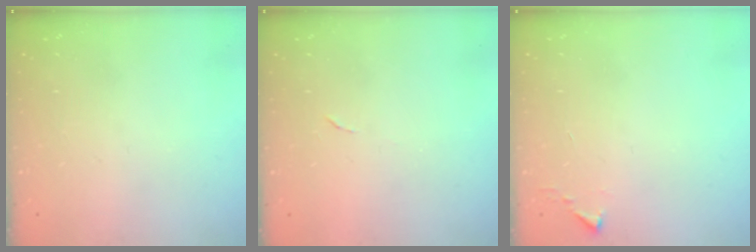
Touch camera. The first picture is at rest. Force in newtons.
{"total": 3.7, "press": 3.7, "slide": 0.2}
{"total": 1.1, "press": 1.1, "slide": 0.1}